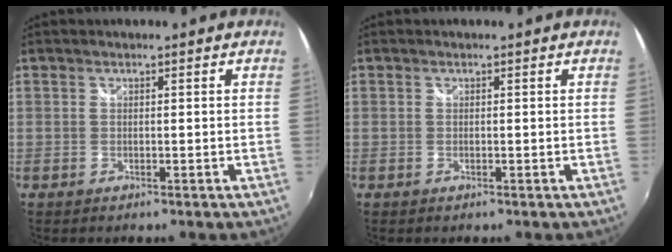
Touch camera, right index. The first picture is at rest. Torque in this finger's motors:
{"motor_torque": [-0.36, 0.29, -0.02, 0.00]}